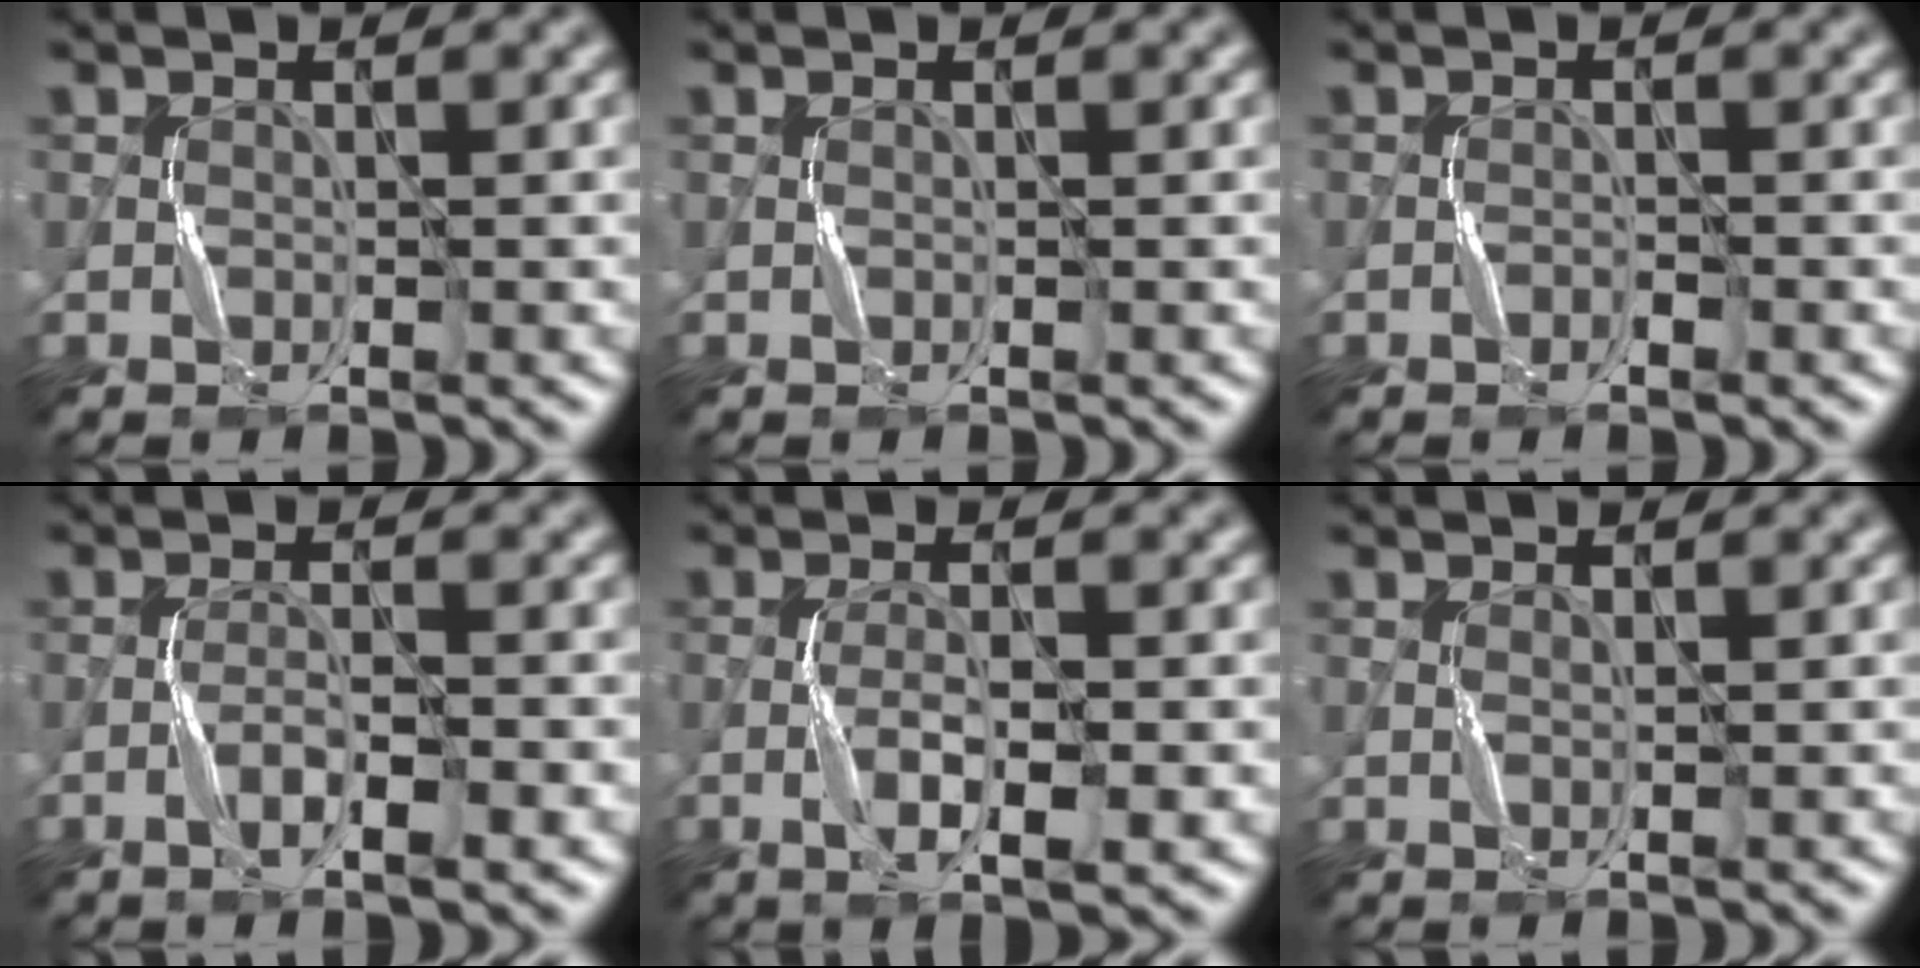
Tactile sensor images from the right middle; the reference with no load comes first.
{"total": 0.0}
{"total": 0.6, "force": [-0.4, 0.1, 0.3], "torque": [-0.006, 0.003, -0.009]}
{"total": 2.9, "force": [-1.4, 0.5, 2.5], "torque": [-0.047, 0.006, -0.028]}
{"total": 3.6, "force": [-1.1, 0.9, 3.3], "torque": [-0.066, 0.000, -0.022]}
{"total": 0.5, "force": [0.3, 0.0, 0.4], "torque": [-0.010, 0.001, 0.005]}